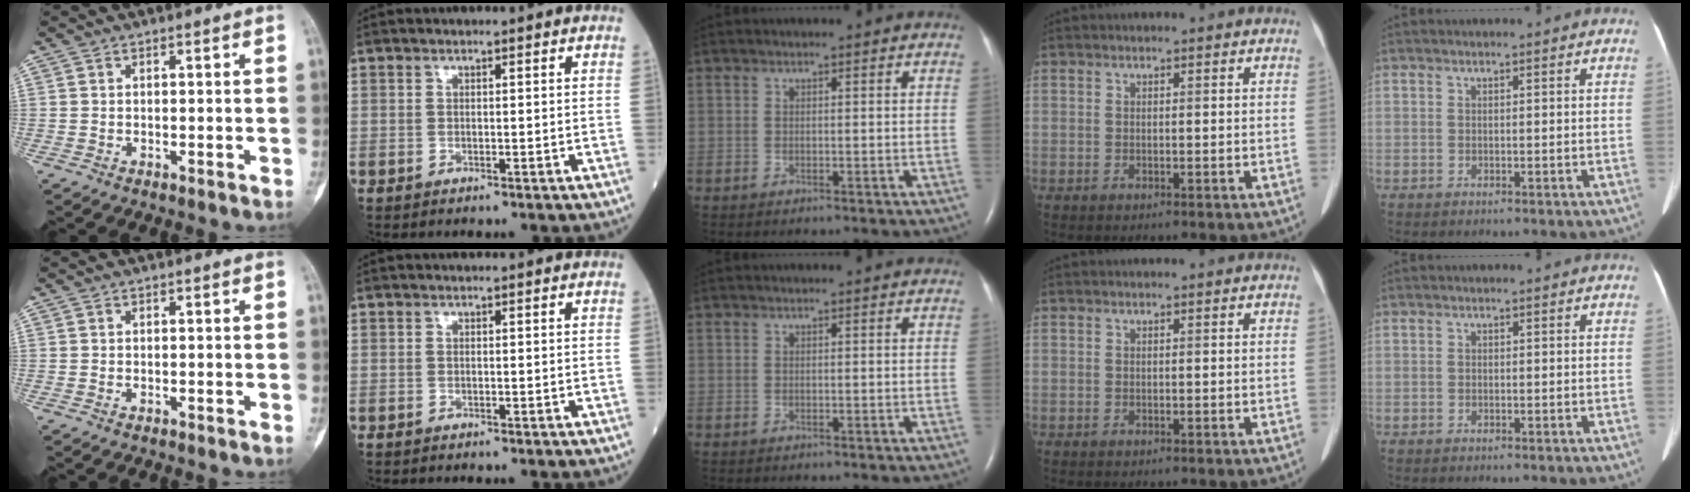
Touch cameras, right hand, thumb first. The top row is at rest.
{}